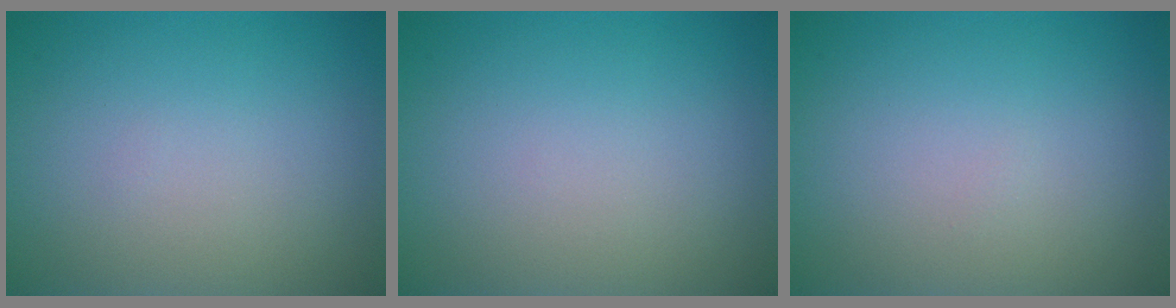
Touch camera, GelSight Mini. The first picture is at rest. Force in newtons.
{"total": 0.0}
{"total": 0.0}